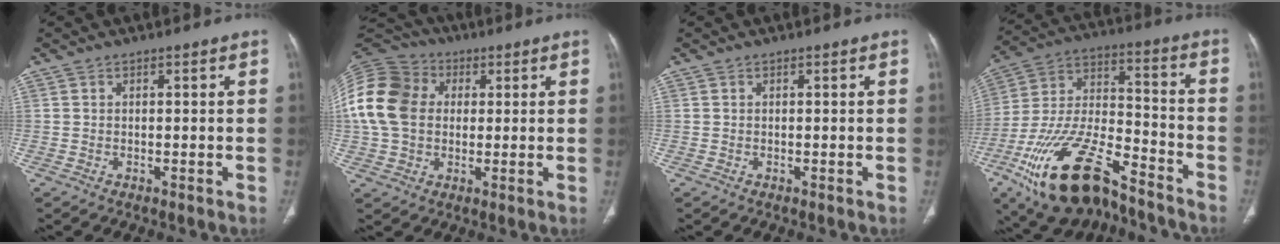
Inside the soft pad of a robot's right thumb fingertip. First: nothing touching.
{"total": 17.6, "force": [2.1, 13.7, 10.8], "torque": [-0.228, 0.027, 0.034]}
{"total": 0.0}
{"total": 23.8, "force": [-15.3, 9.6, 15.4], "torque": [-0.316, 0.061, -0.270]}